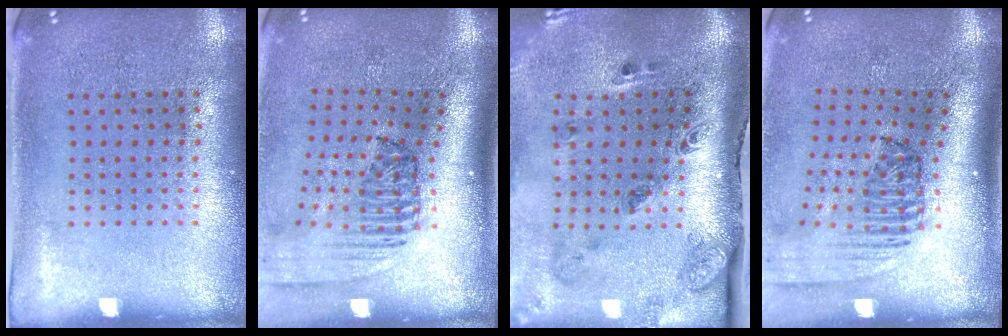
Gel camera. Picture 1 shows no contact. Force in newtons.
{"total": 2.4, "press": 1.7, "slide": 1.8}
{"total": 3.4, "press": 2.1, "slide": 2.6}
{"total": 2.4, "press": 1.7, "slide": 1.8}